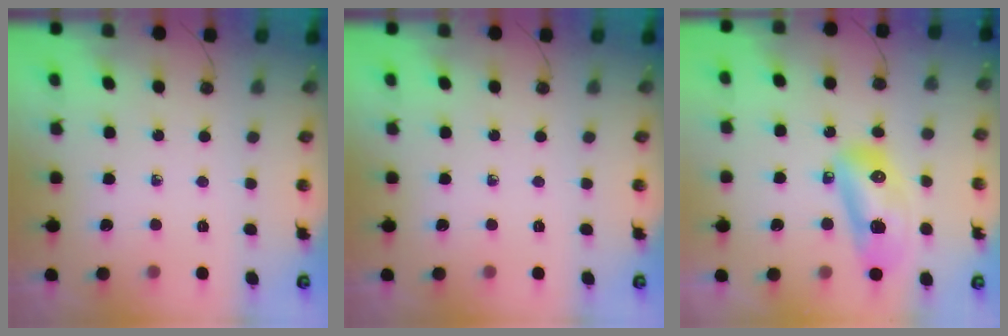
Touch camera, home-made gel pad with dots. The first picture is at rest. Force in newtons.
{"total": 0.0}
{"total": 14.0, "press": 13.8, "slide": 1.9}